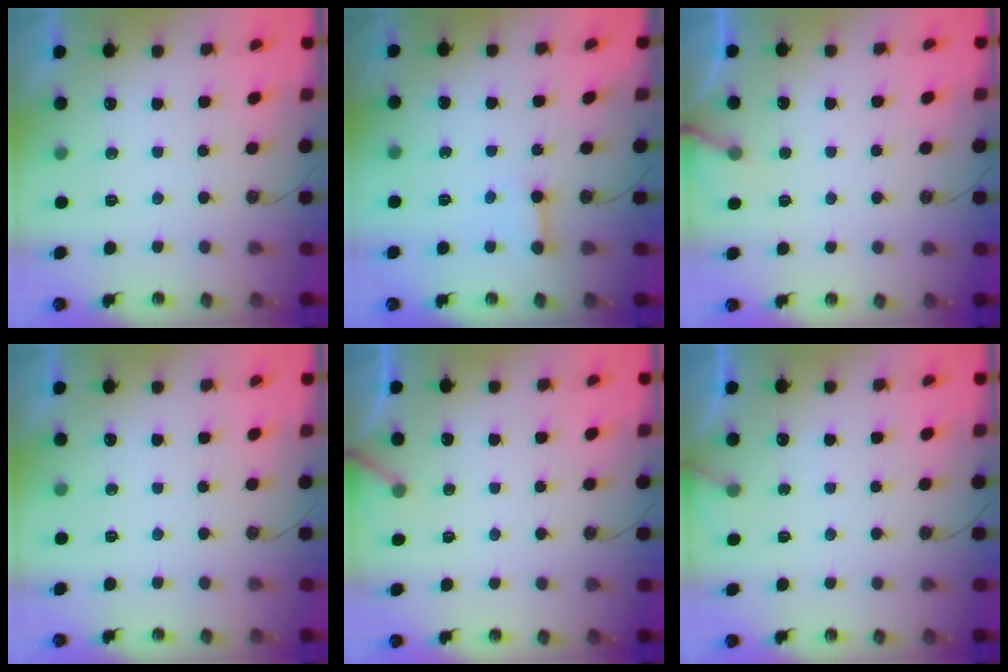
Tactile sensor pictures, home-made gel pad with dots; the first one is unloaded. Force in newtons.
{"total": 3.2, "press": 3.1, "slide": 0.5}
{"total": 5.2, "press": 5.2, "slide": 0.4}
{"total": 0.0}
{"total": 3.4, "press": 3.3, "slide": 0.3}
{"total": 5.8, "press": 5.8, "slide": 0.4}